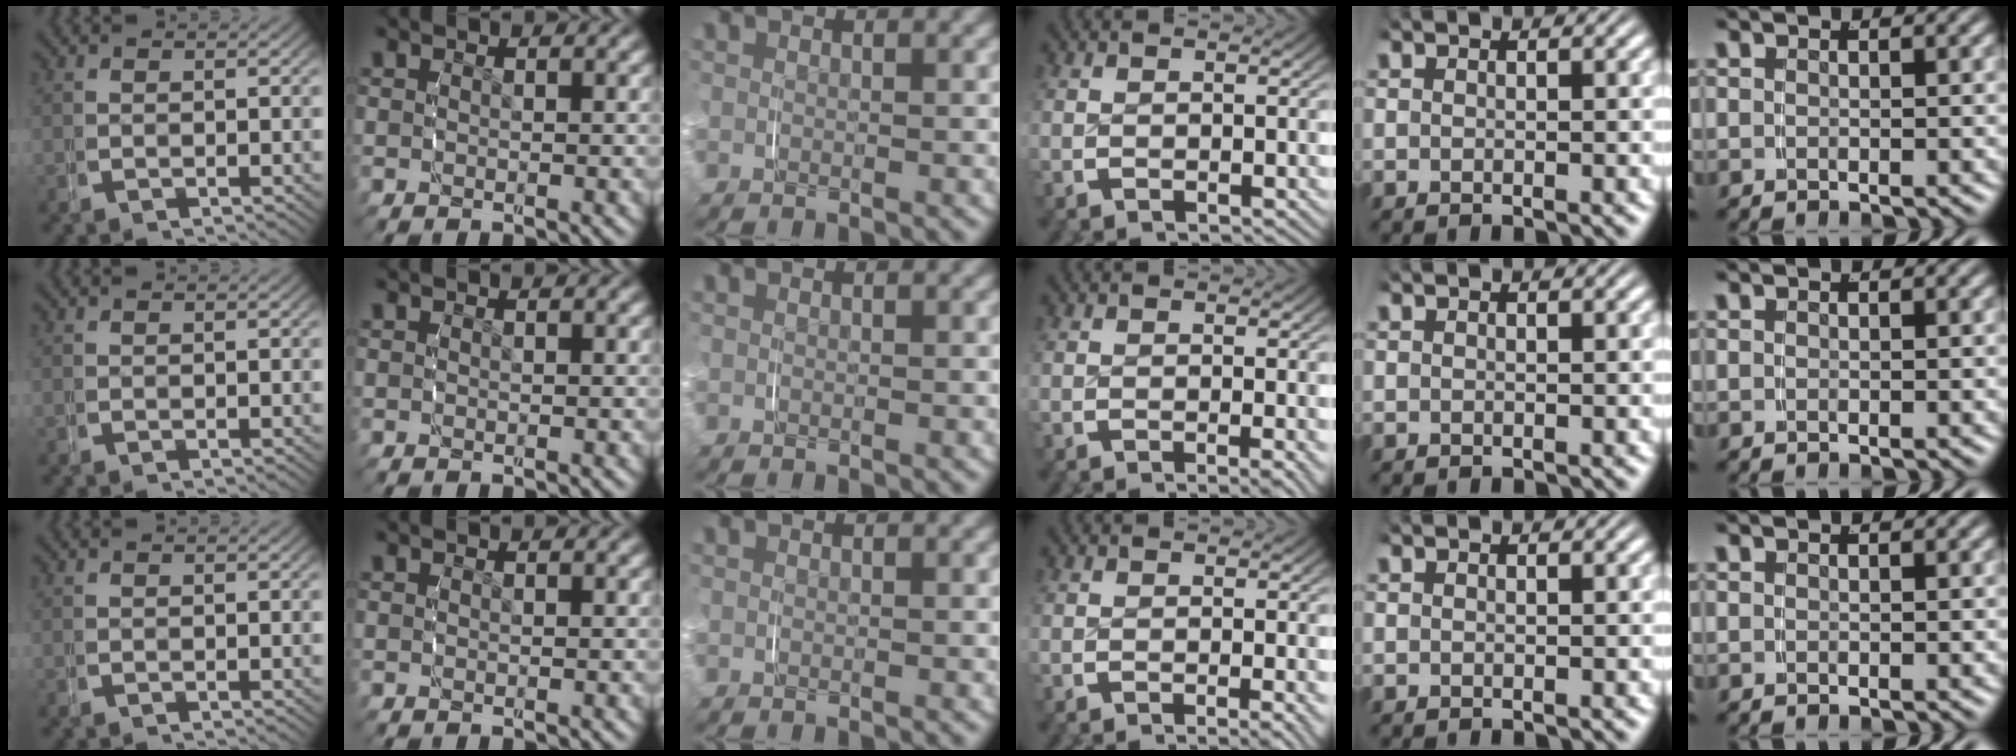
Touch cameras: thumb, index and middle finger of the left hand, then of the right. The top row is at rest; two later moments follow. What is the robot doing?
{"motion": "grasp_and_lifting", "object": "key"}